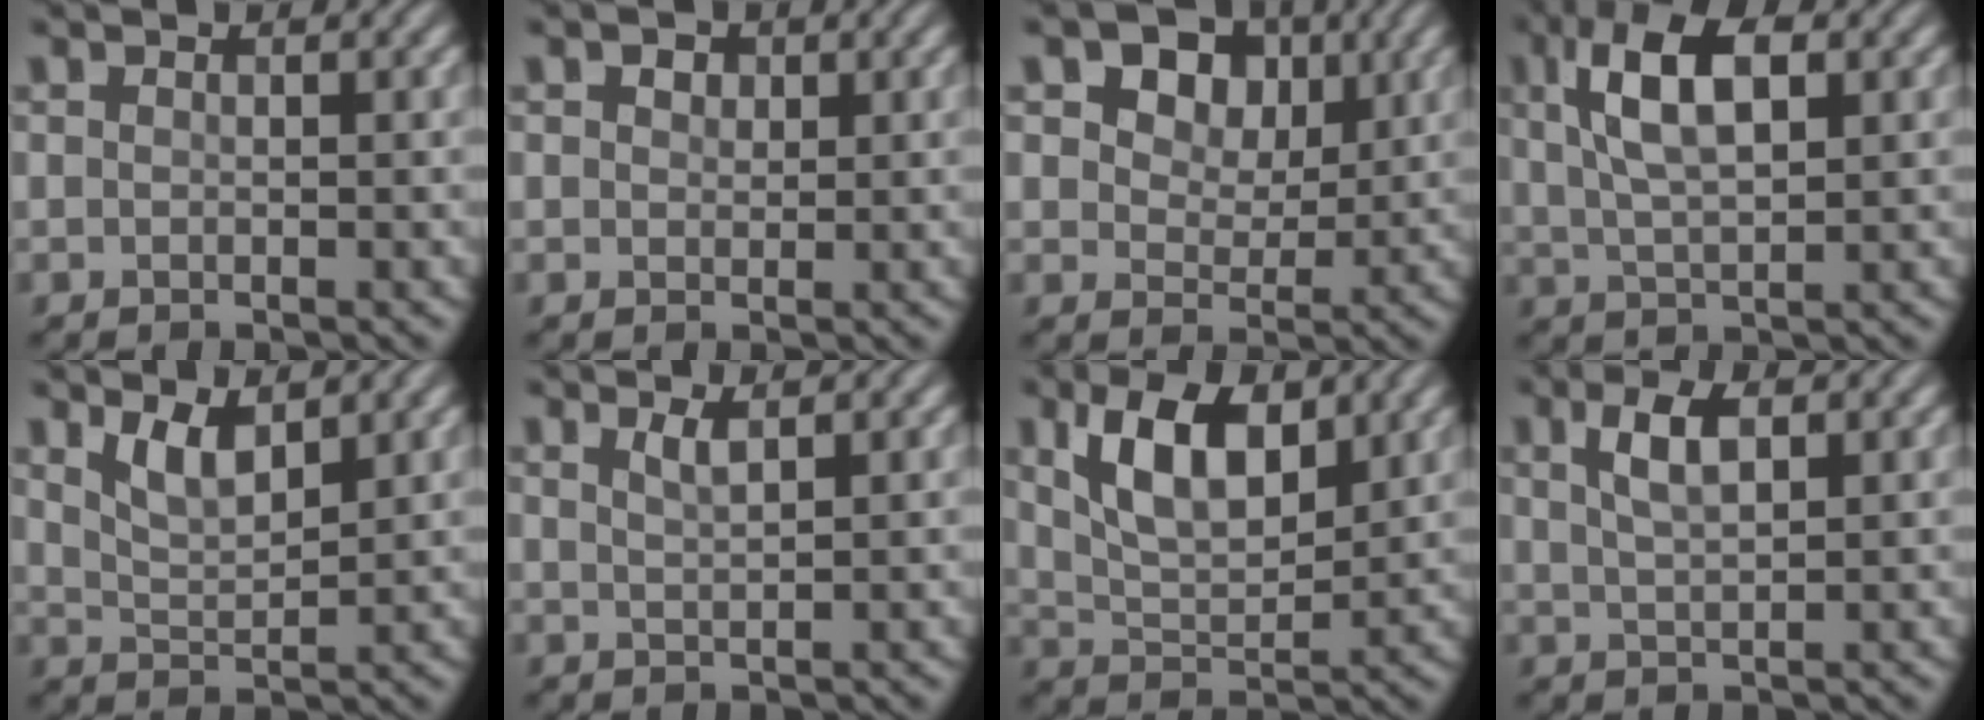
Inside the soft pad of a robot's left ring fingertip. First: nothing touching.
{"total": 1.5, "force": [0.8, 1.0, 0.7], "torque": [-0.009, 0.000, 0.011]}
{"total": 8.5, "force": [4.1, 5.8, 4.6], "torque": [-0.092, 0.009, 0.058]}
{"total": 6.9, "force": [2.4, 3.0, 5.7], "torque": [-0.110, 0.012, 0.040]}
{"total": 3.0, "force": [2.0, 1.0, 2.0], "torque": [-0.043, -0.008, 0.042]}
{"total": 1.6, "force": [0.9, 0.4, 1.2], "torque": [-0.019, 0.002, 0.015]}
{"total": 6.4, "force": [2.8, 3.2, 4.8], "torque": [-0.096, 0.000, 0.050]}
{"total": 3.3, "force": [1.4, 1.2, 2.7], "torque": [-0.053, 0.006, 0.028]}